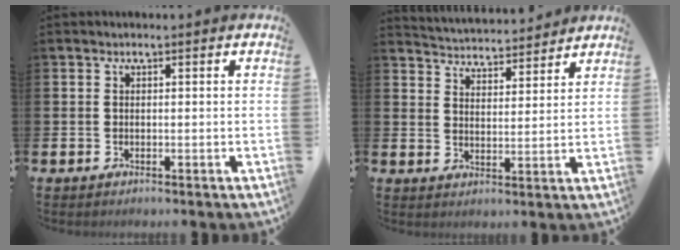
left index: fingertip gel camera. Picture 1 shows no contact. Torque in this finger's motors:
{"motor_torque": [0.93, -1.05, 0.09, 0.04]}